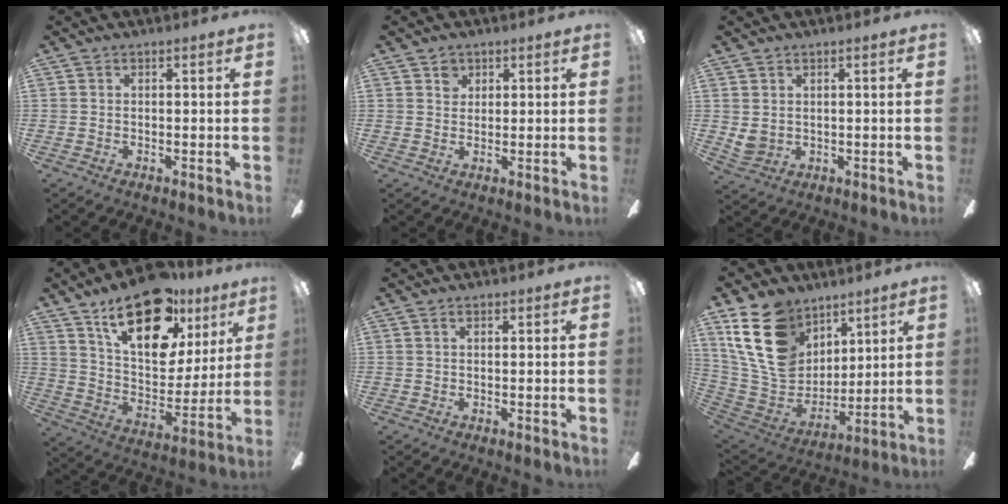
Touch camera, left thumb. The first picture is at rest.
{"total": 2.8, "force": [1.7, 2.2, 0.3], "torque": [0.004, -0.001, 0.028]}
{"total": 3.1, "force": [1.7, 2.5, 0.7], "torque": [-0.018, -0.006, 0.033]}
{"total": 22.6, "force": [14.6, 11.1, 13.2], "torque": [-0.202, -0.084, 0.255]}
{"total": 0.5, "force": [0.4, 0.2, -0.2], "torque": [0.002, 0.000, 0.008]}
{"total": 20.7, "force": [10.7, 14.6, 10.1], "torque": [-0.214, -0.045, 0.204]}